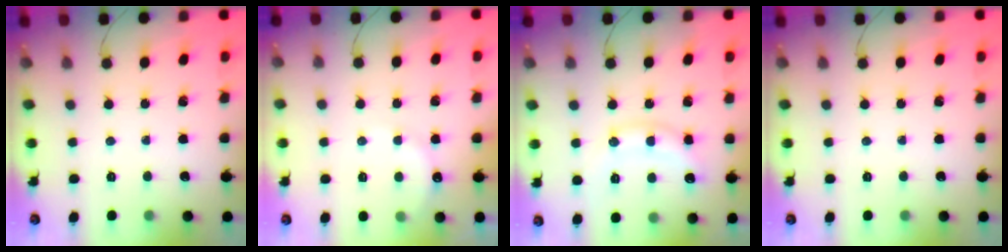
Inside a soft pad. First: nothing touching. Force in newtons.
{"total": 6.4, "press": 6.3, "slide": 1.2}
{"total": 12.8, "press": 12.8, "slide": 0.6}
{"total": 0.0}